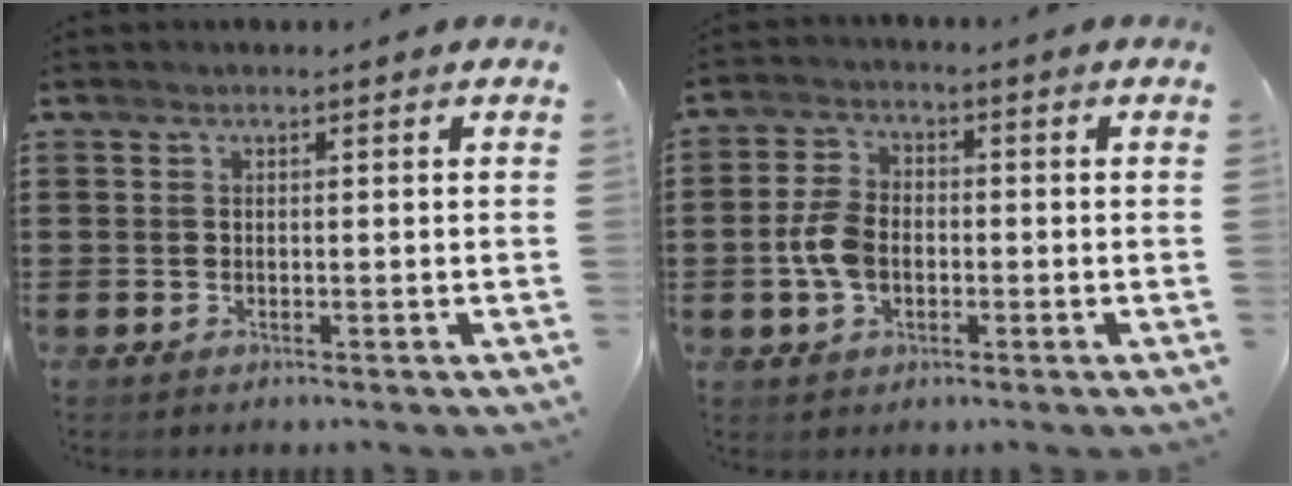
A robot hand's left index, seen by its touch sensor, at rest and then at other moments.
{"total": 6.0, "force": [-1.1, 3.9, 4.4], "torque": [-0.115, 0.000, -0.028]}